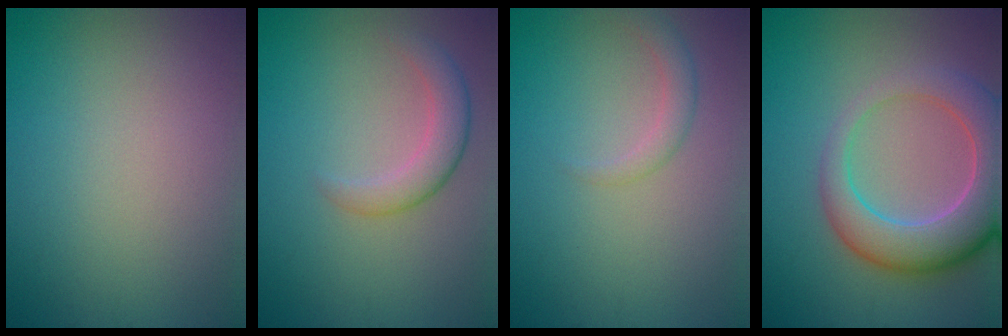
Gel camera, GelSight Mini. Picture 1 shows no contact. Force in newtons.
{"total": 2.9, "press": 2.9, "slide": 0.2}
{"total": 1.7, "press": 1.7, "slide": 0.1}
{"total": 8.0, "press": 8.0, "slide": 0.6}